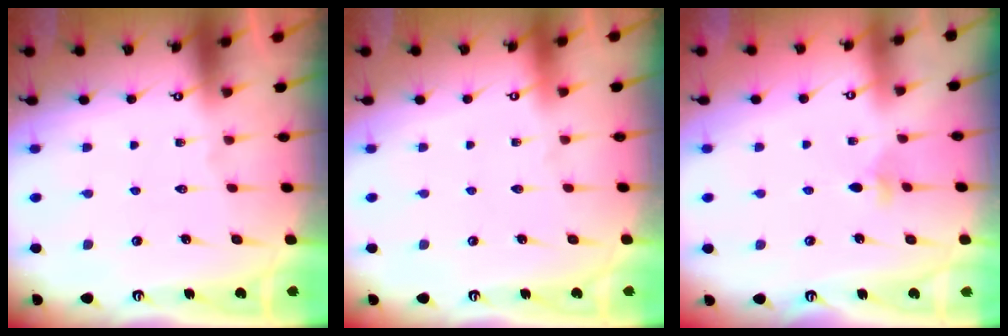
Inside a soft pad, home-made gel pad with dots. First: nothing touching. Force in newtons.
{"total": 0.0}
{"total": 3.8, "press": 3.7, "slide": 0.8}